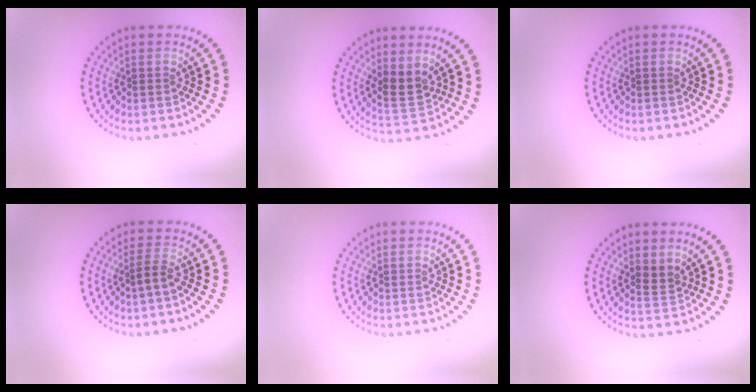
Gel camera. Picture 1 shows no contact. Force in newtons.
{"total": 2.5, "press": 2.2, "slide": 1.1}
{"total": 0.0}
{"total": 1.4, "press": 1.1, "slide": 0.9}
{"total": 0.0}
{"total": 1.5, "press": 1.2, "slide": 1.0}